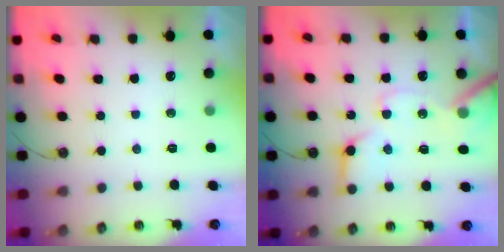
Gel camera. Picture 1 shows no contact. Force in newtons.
{"total": 14.7, "press": 14.6, "slide": 1.8}